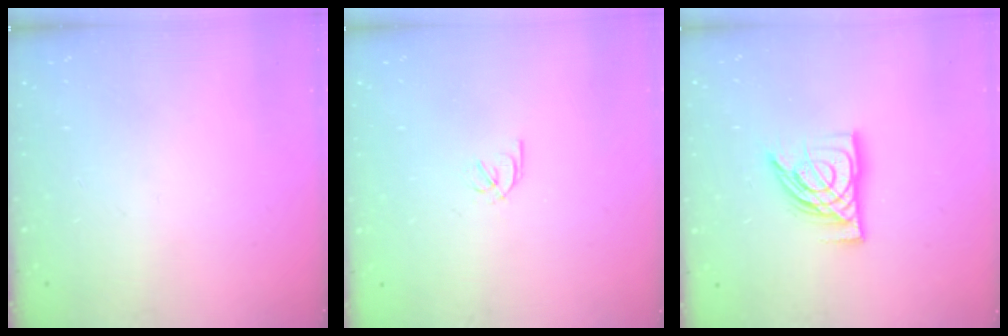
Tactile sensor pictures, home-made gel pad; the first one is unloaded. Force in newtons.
{"total": 2.0, "press": 2.0, "slide": 0.3}
{"total": 11.3, "press": 11.3, "slide": 1.3}